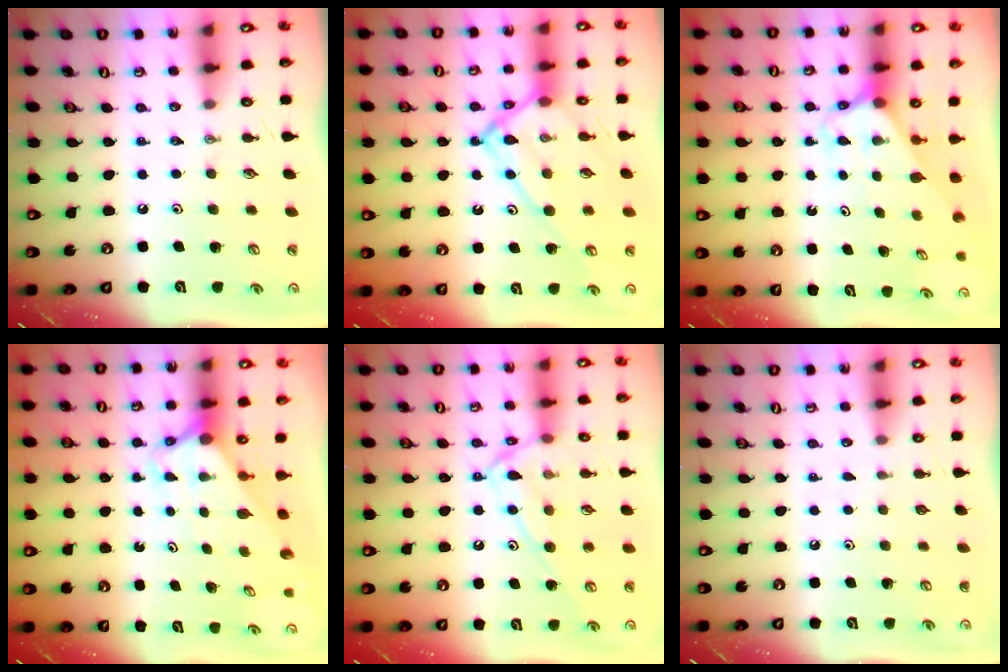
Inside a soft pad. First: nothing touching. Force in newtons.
{"total": 14.9, "press": 14.8, "slide": 1.2}
{"total": 2.5, "press": 2.5, "slide": 0.2}
{"total": 2.8, "press": 2.8, "slide": 0.0}
{"total": 12.4, "press": 12.4, "slide": 0.8}
{"total": 0.8, "press": 0.8, "slide": 0.1}